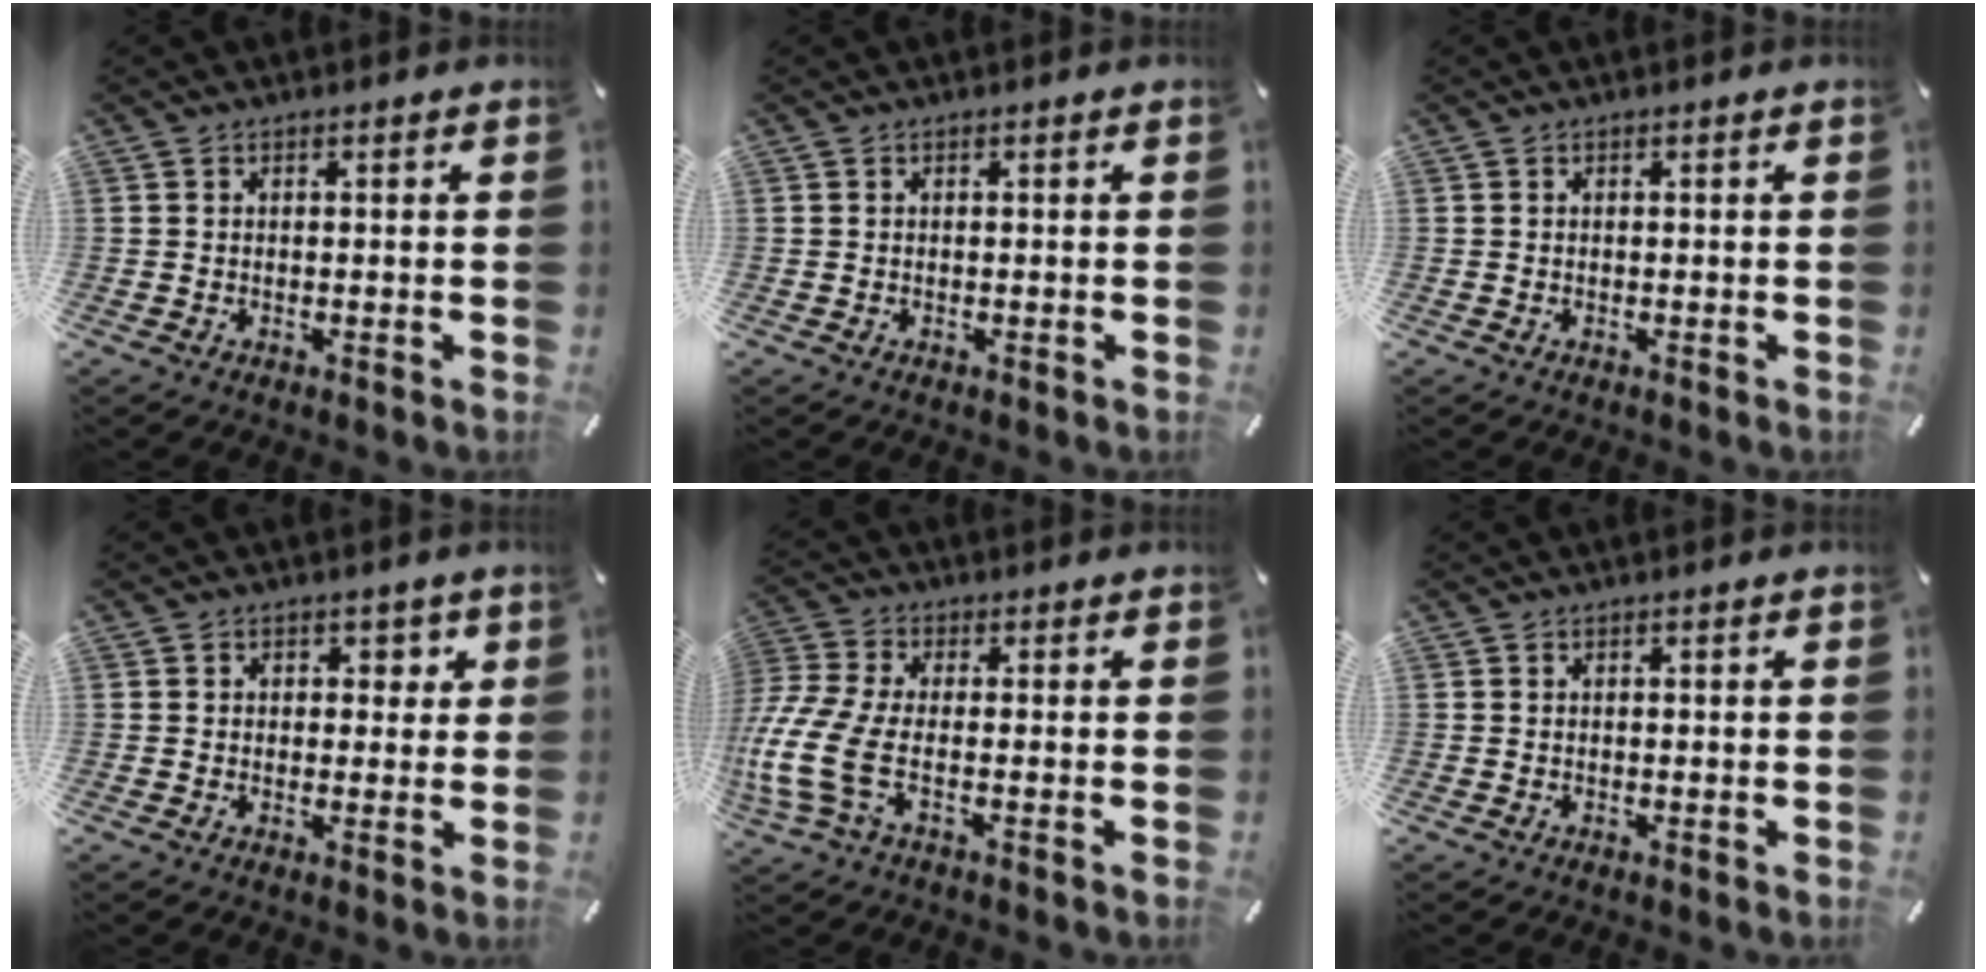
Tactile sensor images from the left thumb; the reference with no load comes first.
{"total": 0.0}
{"total": 0.0}
{"total": 2.9, "force": [0.7, 2.7, 1.0], "torque": [-0.002, 0.001, 0.003]}
{"total": 11.3, "force": [-2.2, 5.8, 9.5], "torque": [-0.221, -0.013, -0.038]}
{"total": 0.0}